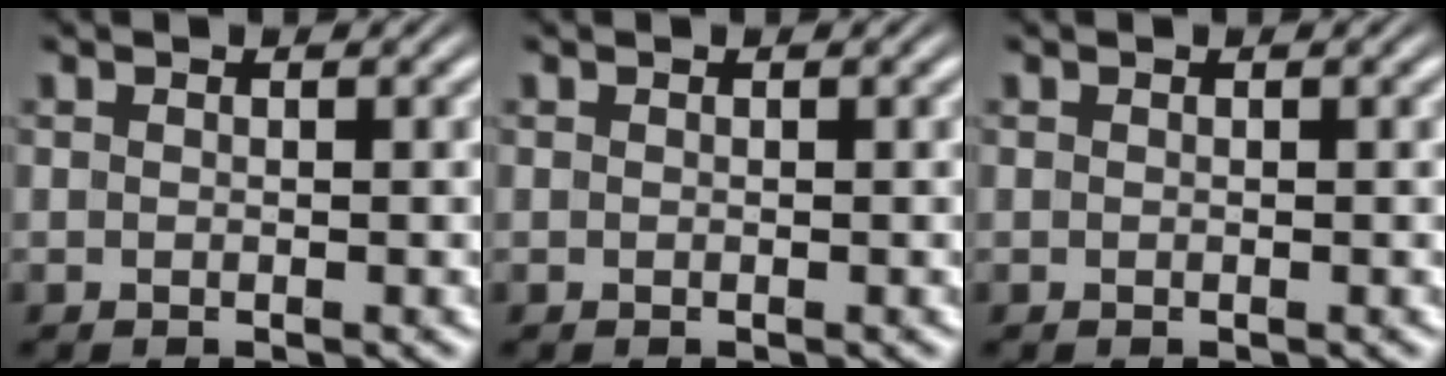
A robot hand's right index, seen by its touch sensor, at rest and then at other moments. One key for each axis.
{"total": 0.0}
{"total": 0.0}